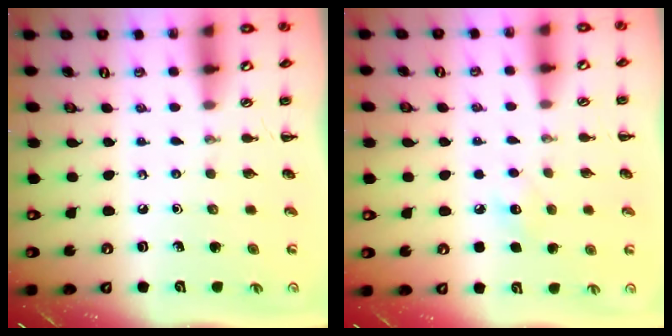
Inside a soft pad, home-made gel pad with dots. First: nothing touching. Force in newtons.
{"total": 6.1, "press": 5.9, "slide": 1.6}